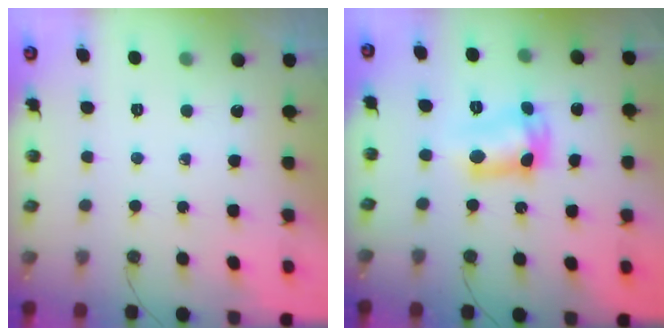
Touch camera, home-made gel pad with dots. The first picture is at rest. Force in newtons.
{"total": 10.8, "press": 10.1, "slide": 4.0}